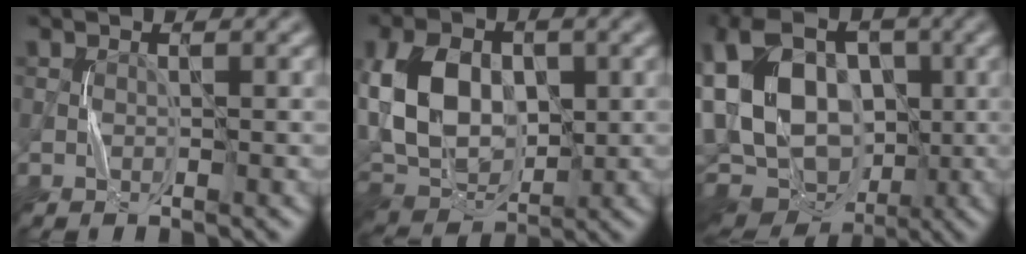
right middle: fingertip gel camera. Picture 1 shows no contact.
{"total": 9.0, "force": [0.9, 6.1, 6.5], "torque": [-0.142, 0.005, 0.012]}
{"total": 17.5, "force": [-0.3, 12.8, 11.9], "torque": [-0.241, 0.026, -0.015]}